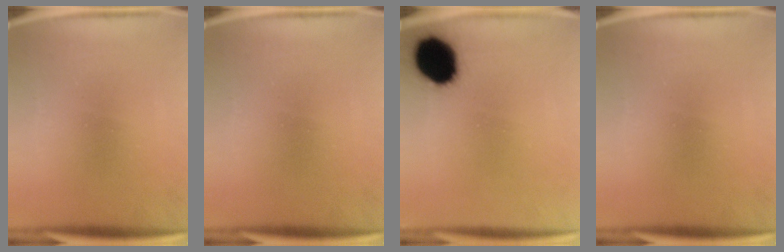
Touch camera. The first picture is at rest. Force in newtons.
{"total": 0.0}
{"total": 13.4}
{"total": 0.0}